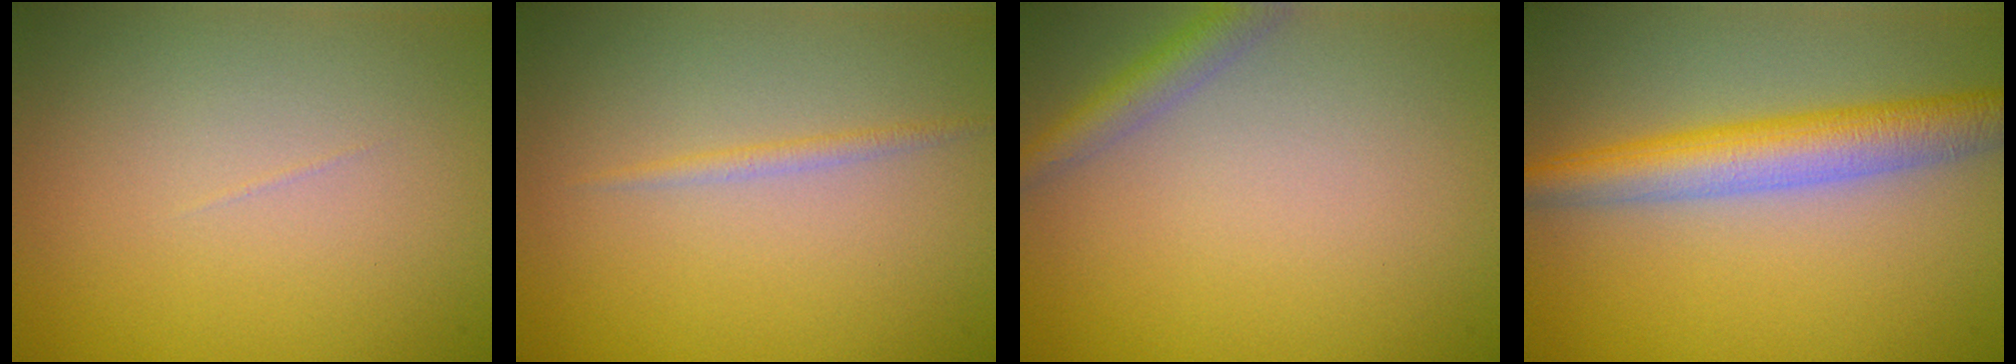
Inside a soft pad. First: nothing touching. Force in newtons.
{"total": 0.8, "press": 0.8, "slide": 0.0}
{"total": 2.3, "press": 2.3, "slide": 0.1}
{"total": 5.6, "press": 5.6, "slide": 0.1}